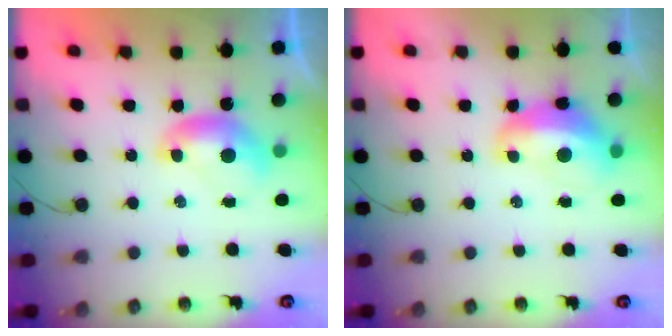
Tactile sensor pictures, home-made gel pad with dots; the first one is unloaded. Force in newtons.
{"total": 6.1, "press": 5.9, "slide": 1.3}